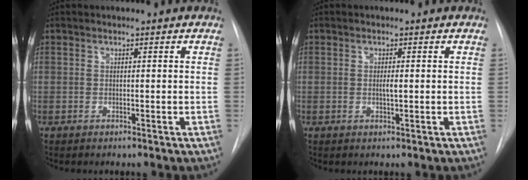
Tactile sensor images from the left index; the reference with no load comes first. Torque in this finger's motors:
{"motor_torque": [0.11, 0.04, 0.02, 0.03]}